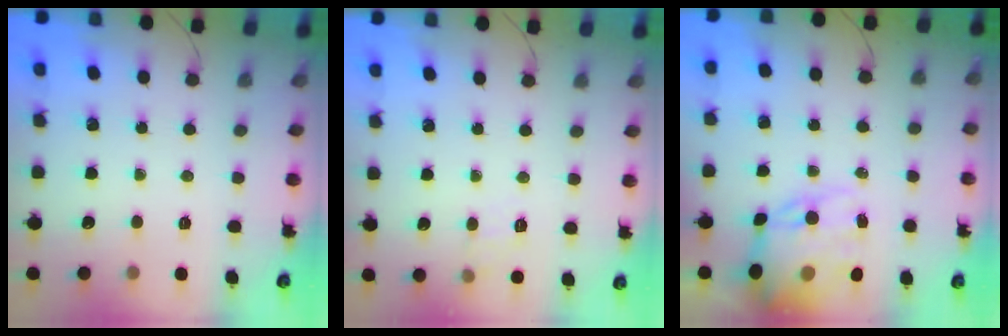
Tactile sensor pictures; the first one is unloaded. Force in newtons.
{"total": 6.3, "press": 6.1, "slide": 1.7}
{"total": 14.9, "press": 14.6, "slide": 3.1}